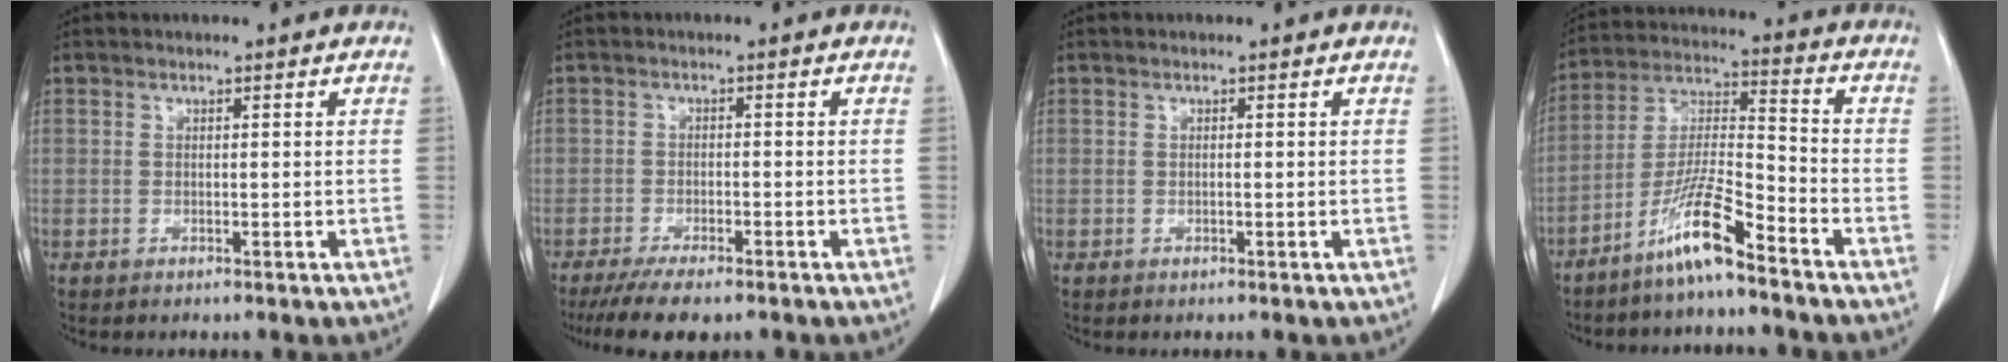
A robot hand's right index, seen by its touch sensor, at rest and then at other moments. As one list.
[{"total": 6.5, "force": [-5.0, 2.0, 3.6], "torque": [-0.056, -0.011, -0.082]}, {"total": 0.0}, {"total": 10.1, "force": [-7.1, 0.4, 7.2], "torque": [-0.150, -0.010, -0.143]}]